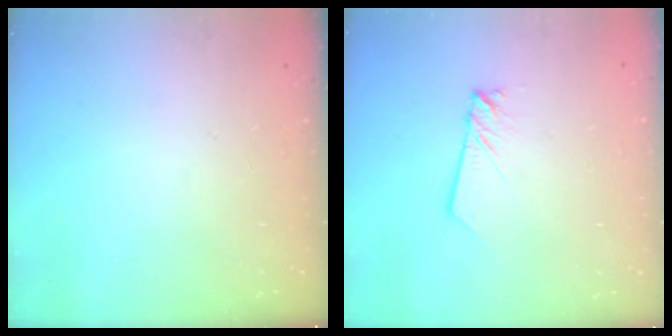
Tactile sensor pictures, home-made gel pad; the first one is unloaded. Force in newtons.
{"total": 1.9, "press": 1.9, "slide": 0.2}